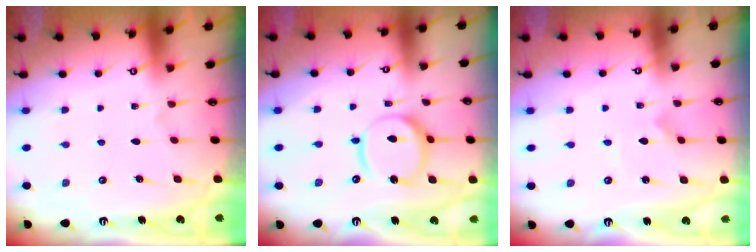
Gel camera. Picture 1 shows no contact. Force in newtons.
{"total": 14.4, "press": 14.3, "slide": 1.4}
{"total": 0.0}